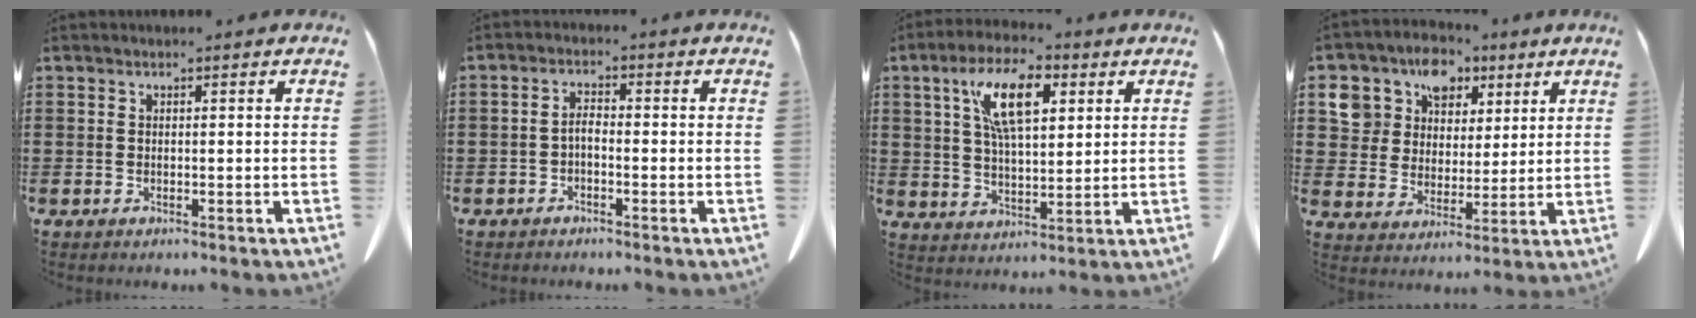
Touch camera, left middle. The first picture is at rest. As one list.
[{"total": 2.1, "force": [-1.3, 0.9, 1.4], "torque": [-0.029, 0.004, -0.026]}, {"total": 11.3, "force": [5.0, 4.5, 9.1], "torque": [-0.180, 0.010, 0.087]}, {"total": 9.4, "force": [5.2, 7.5, 2.2], "torque": [-0.077, -0.012, 0.096]}]